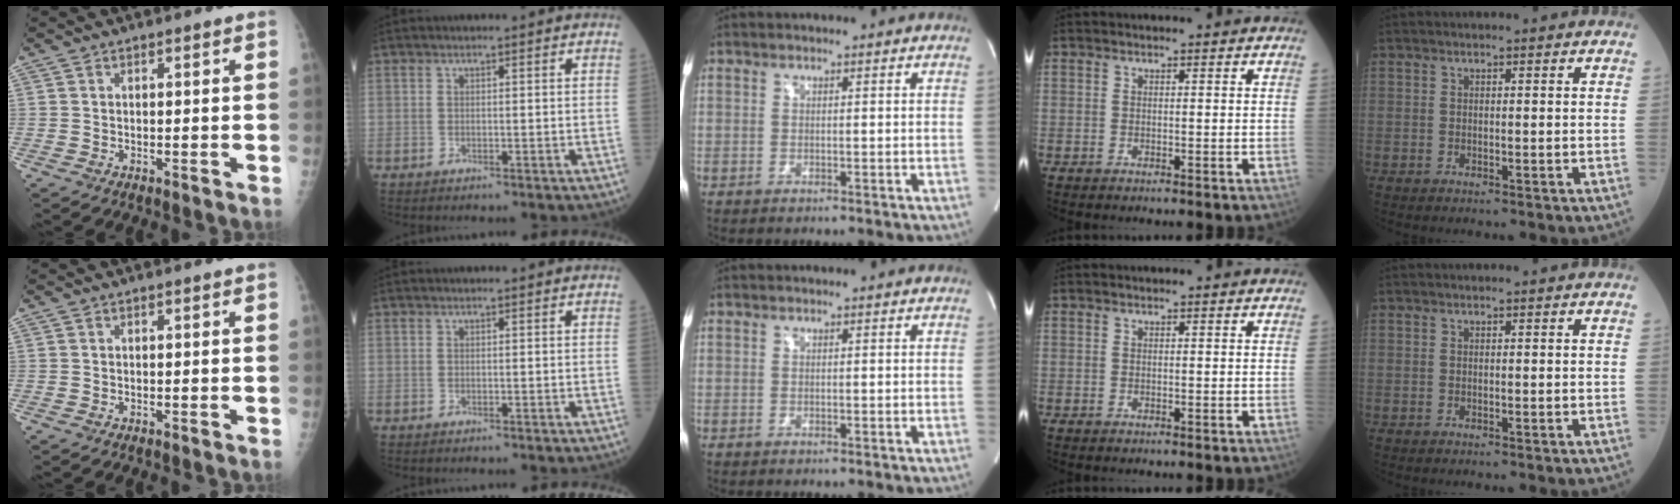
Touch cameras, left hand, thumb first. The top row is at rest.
{}